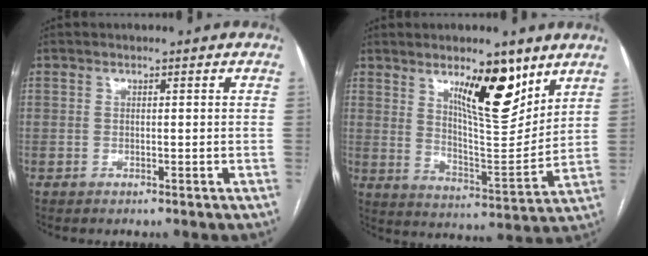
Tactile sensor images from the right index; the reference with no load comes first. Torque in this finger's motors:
{"motor_torque": [1.07, 1.06, 0.48, 0.14]}